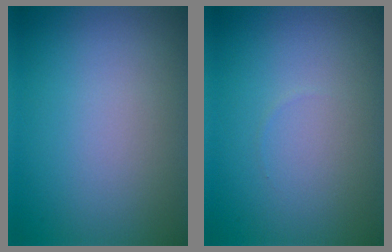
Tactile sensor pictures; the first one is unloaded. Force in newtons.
{"total": 0.0}